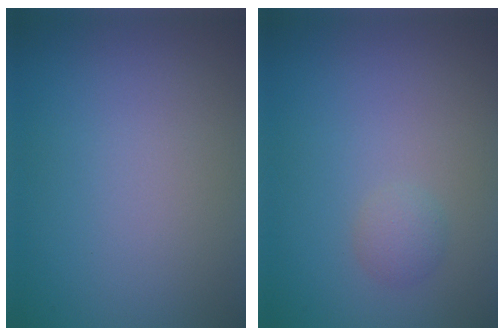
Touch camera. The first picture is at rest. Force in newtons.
{"total": 1.3, "press": 1.3, "slide": 0.1}